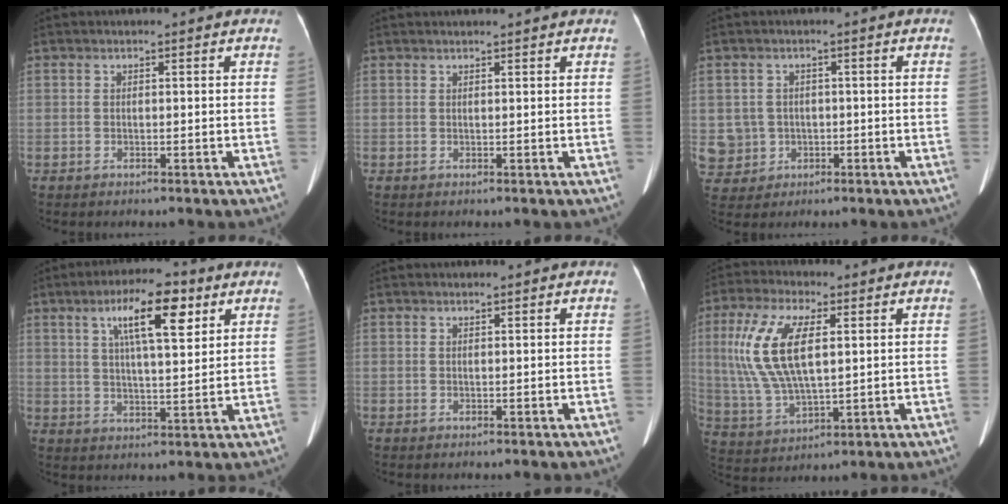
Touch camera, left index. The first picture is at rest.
{"total": 2.5, "force": [2.3, -0.3, 0.9], "torque": [-0.013, 0.020, 0.031]}
{"total": 5.9, "force": [-0.5, 5.9, 0.2], "torque": [-0.015, 0.015, 0.000]}
{"total": 10.3, "force": [4.9, 2.5, 8.8], "torque": [-0.150, 0.017, 0.080]}
{"total": 0.0}
{"total": 12.4, "force": [2.9, 4.4, 11.2], "torque": [-0.256, 0.010, 0.061]}